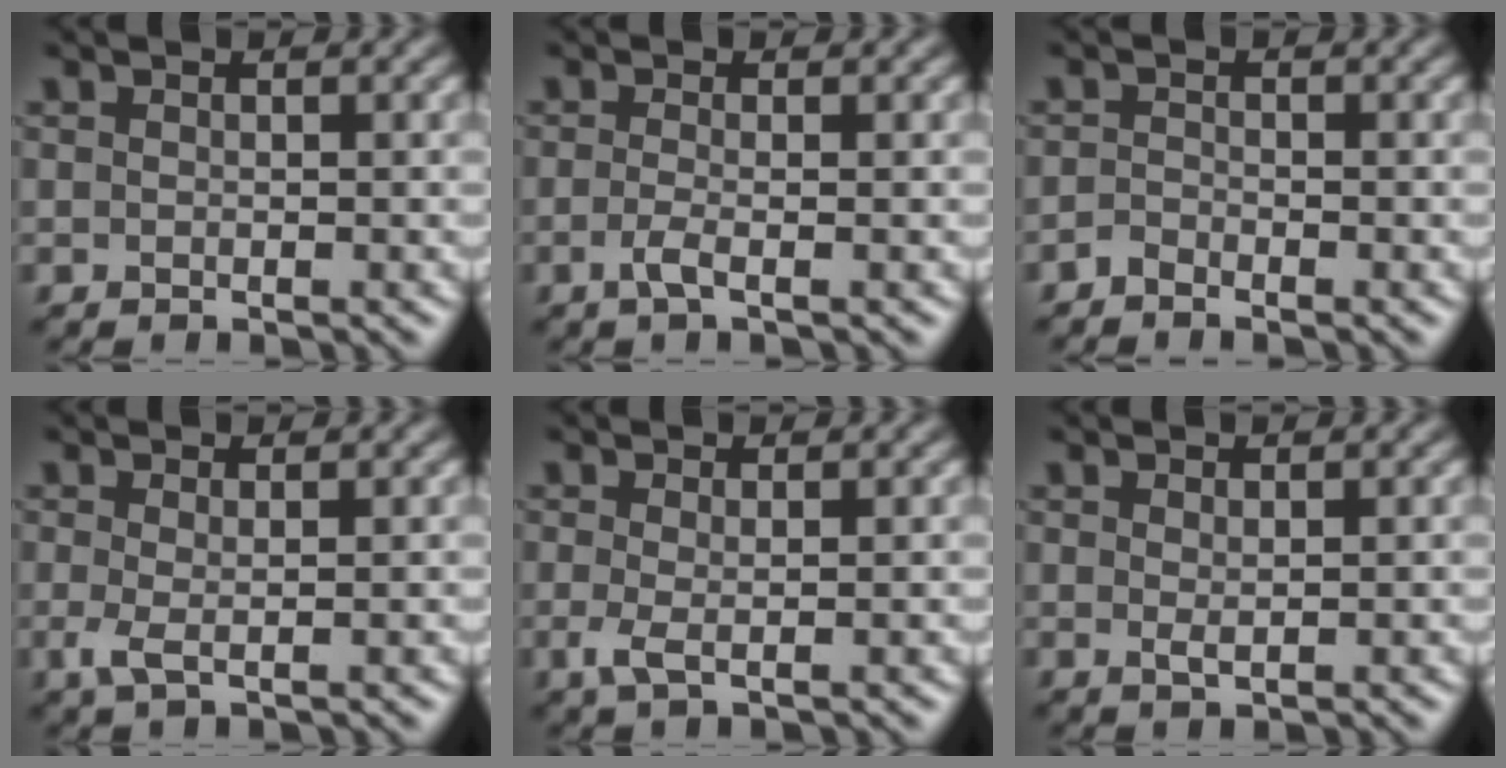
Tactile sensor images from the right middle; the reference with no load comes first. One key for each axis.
{"total": 1.7, "fx": -0.7, "fy": 0.4, "fz": 1.5, "tx": -0.031, "ty": -0.001, "tz": -0.019}
{"total": 0.9, "fx": -0.9, "fy": 0.2, "fz": 0.3, "tx": -0.006, "ty": 0.004, "tz": -0.020}
{"total": 1.6, "fx": -0.1, "fy": 0.3, "fz": 1.6, "tx": -0.037, "ty": 0.000, "tz": -0.003}
{"total": 1.6, "fx": -0.2, "fy": 0.3, "fz": 1.6, "tx": -0.038, "ty": -0.001, "tz": -0.006}
{"total": 0.7, "fx": 0.2, "fy": 0.1, "fz": 0.7, "tx": -0.015, "ty": 0.000, "tz": 0.006}